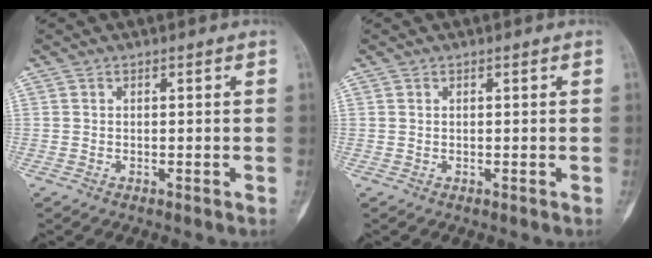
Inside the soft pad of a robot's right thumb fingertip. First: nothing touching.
{"total": 0.0}